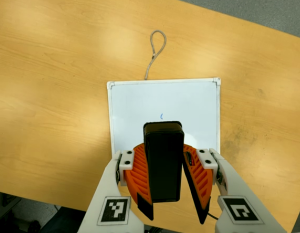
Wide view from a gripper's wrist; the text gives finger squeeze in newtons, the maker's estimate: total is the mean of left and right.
{"total": 8.5, "left": 9.1, "right": 7.9}